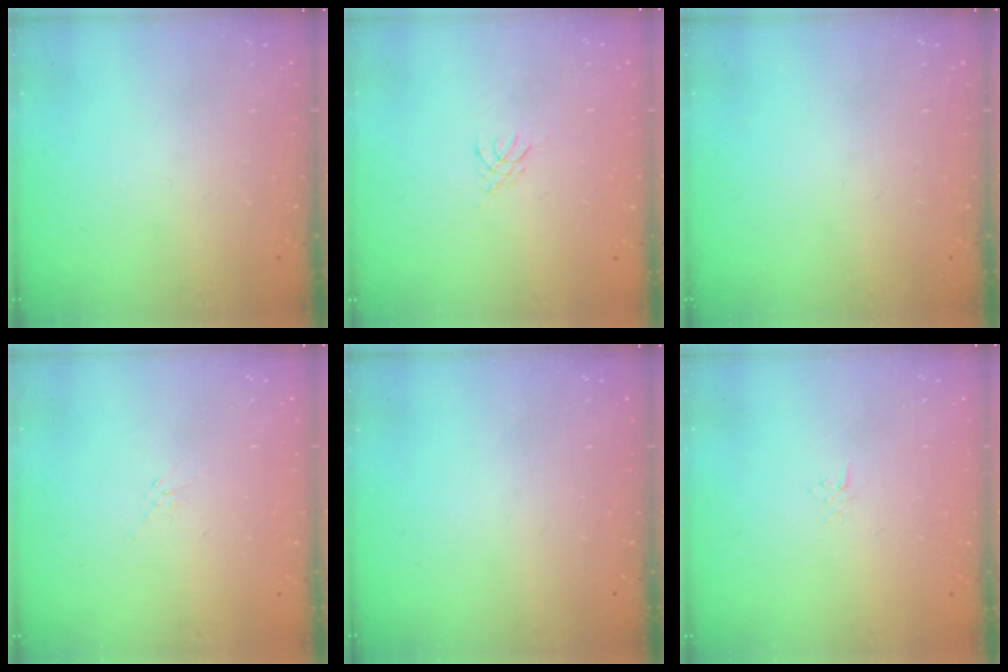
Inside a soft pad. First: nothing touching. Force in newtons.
{"total": 2.8, "press": 2.7, "slide": 0.6}
{"total": 0.0}
{"total": 2.1, "press": 2.0, "slide": 0.6}
{"total": 0.0}
{"total": 2.6, "press": 2.6, "slide": 0.3}